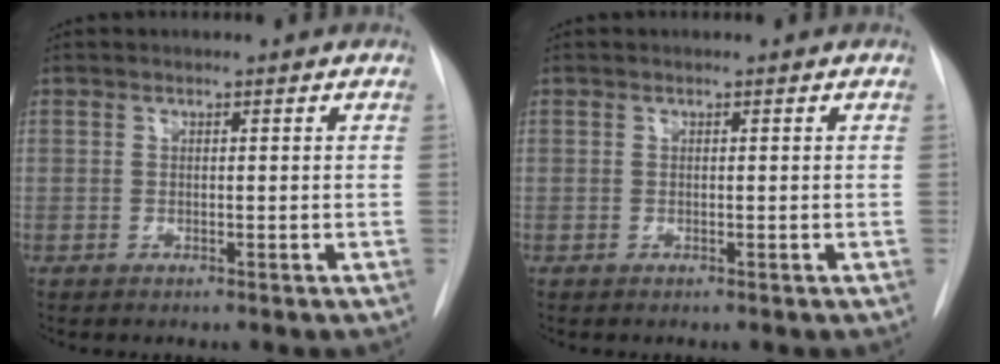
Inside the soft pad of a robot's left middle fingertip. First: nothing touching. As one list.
[{"total": 0.0}]